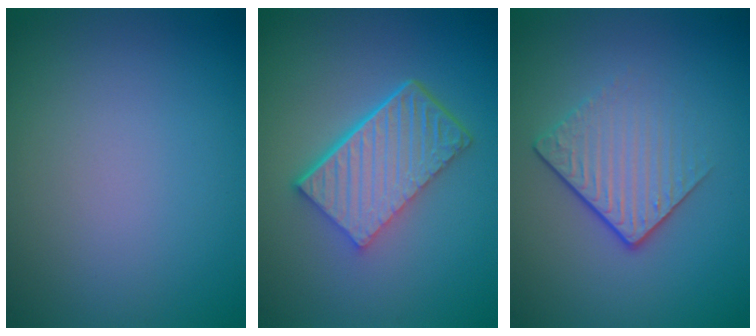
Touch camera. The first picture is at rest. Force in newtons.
{"total": 6.7, "press": 4.4, "slide": 4.9}
{"total": 4.0, "press": 2.5, "slide": 3.2}